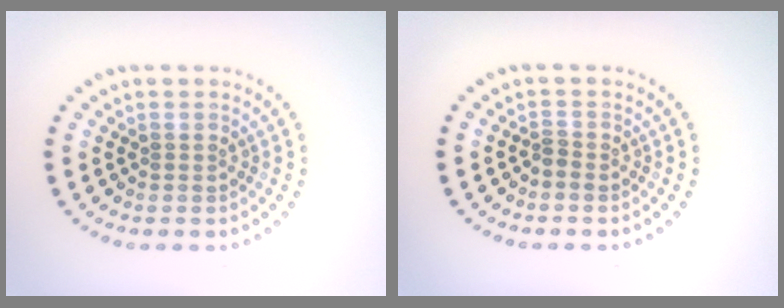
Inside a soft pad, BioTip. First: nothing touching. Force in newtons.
{"total": 0.6, "press": 0.3, "slide": 0.5}